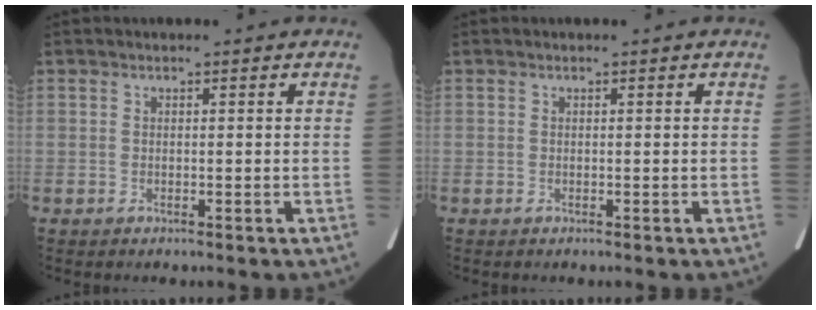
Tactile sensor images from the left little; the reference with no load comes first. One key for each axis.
{"total": 0.0}